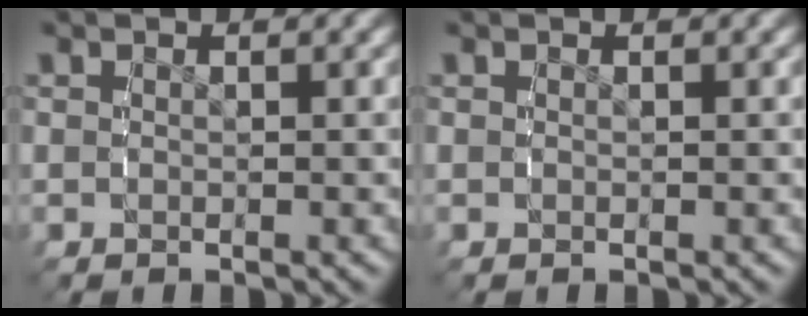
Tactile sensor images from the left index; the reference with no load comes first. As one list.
[{"total": 0.0}]